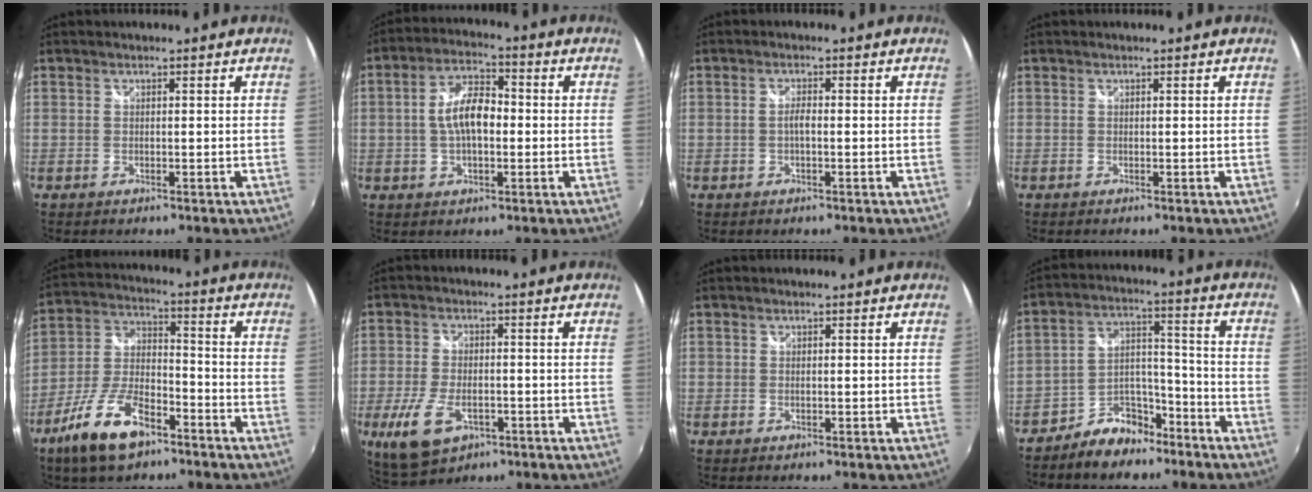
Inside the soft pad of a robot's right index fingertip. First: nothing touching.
{"total": 8.4, "force": [-0.5, 4.2, 7.3], "torque": [-0.139, 0.016, -0.007]}
{"total": 1.6, "force": [-0.3, 0.4, 1.5], "torque": [-0.029, 0.003, -0.008]}
{"total": 0.0}
{"total": 14.0, "force": [-8.7, 5.7, 9.4], "torque": [-0.201, -0.006, -0.161]}
{"total": 10.6, "force": [-4.5, 5.7, 7.7], "torque": [-0.177, -0.020, -0.074]}
{"total": 0.0}
{"total": 9.4, "force": [-7.3, 4.9, 3.4], "torque": [-0.062, 0.041, -0.121]}